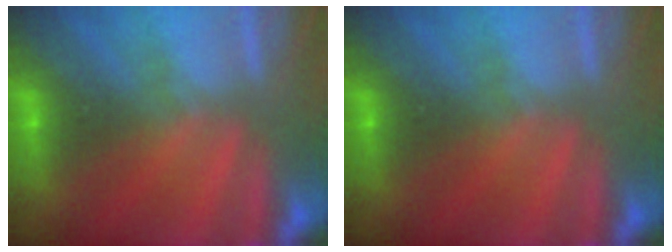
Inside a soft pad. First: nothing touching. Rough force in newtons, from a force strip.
{"total": 0.0}